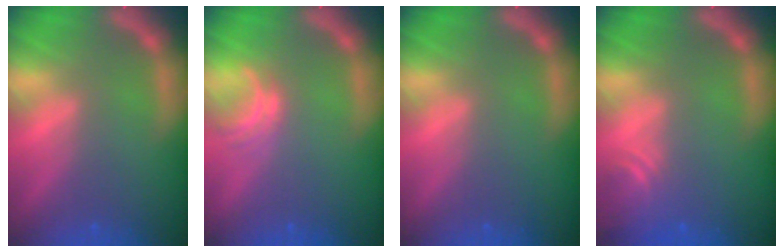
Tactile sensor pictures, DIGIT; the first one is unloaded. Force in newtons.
{"total": 2.0}
{"total": 0.0}
{"total": 3.0}